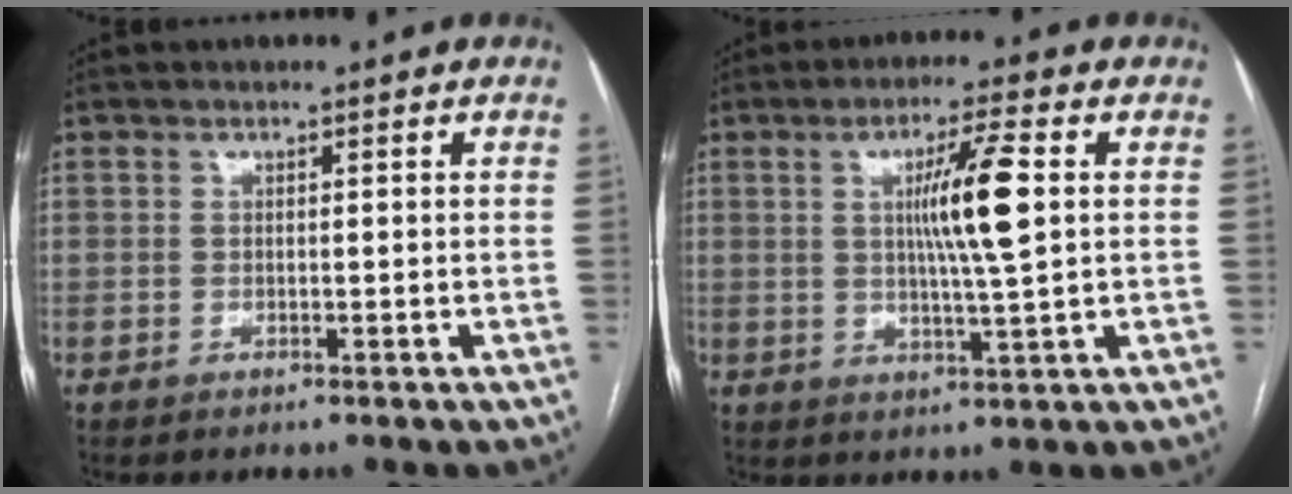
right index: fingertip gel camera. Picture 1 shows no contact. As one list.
[{"total": 8.7, "force": [1.6, -0.2, 8.6], "torque": [-0.153, -0.003, 0.029]}]